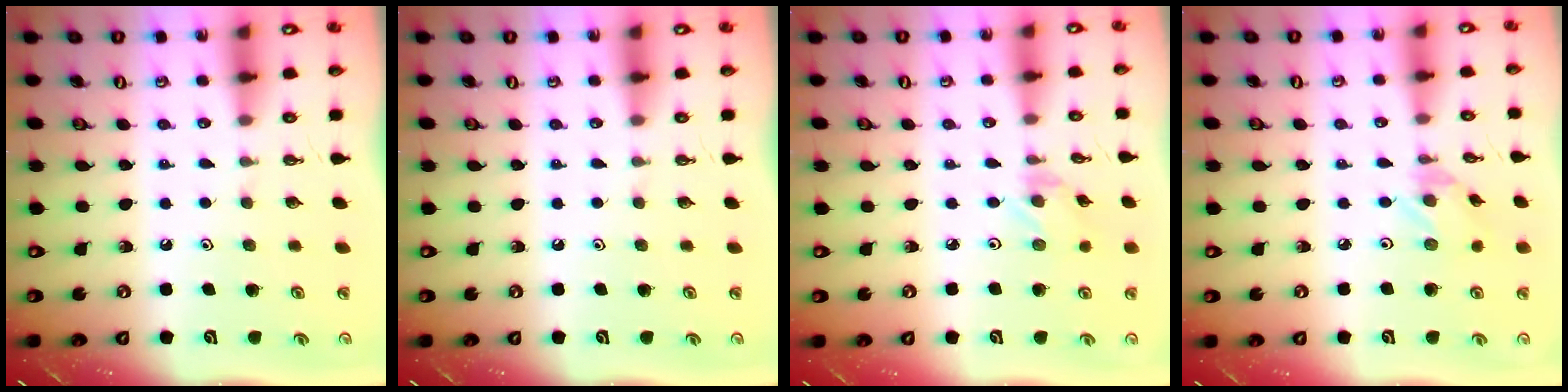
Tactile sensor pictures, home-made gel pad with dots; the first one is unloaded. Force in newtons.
{"total": 0.0}
{"total": 0.6, "press": 0.6, "slide": 0.2}
{"total": 1.3, "press": 1.3, "slide": 0.1}